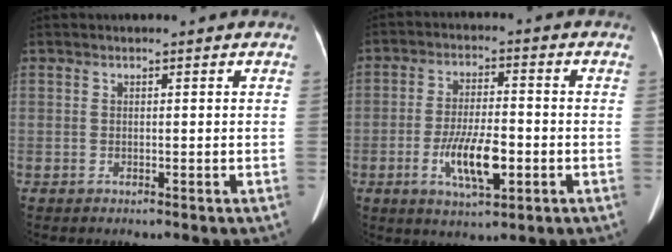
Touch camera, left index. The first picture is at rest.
{"total": 8.9, "force": [-2.9, 2.6, 8.0], "torque": [-0.157, -0.006, -0.047]}